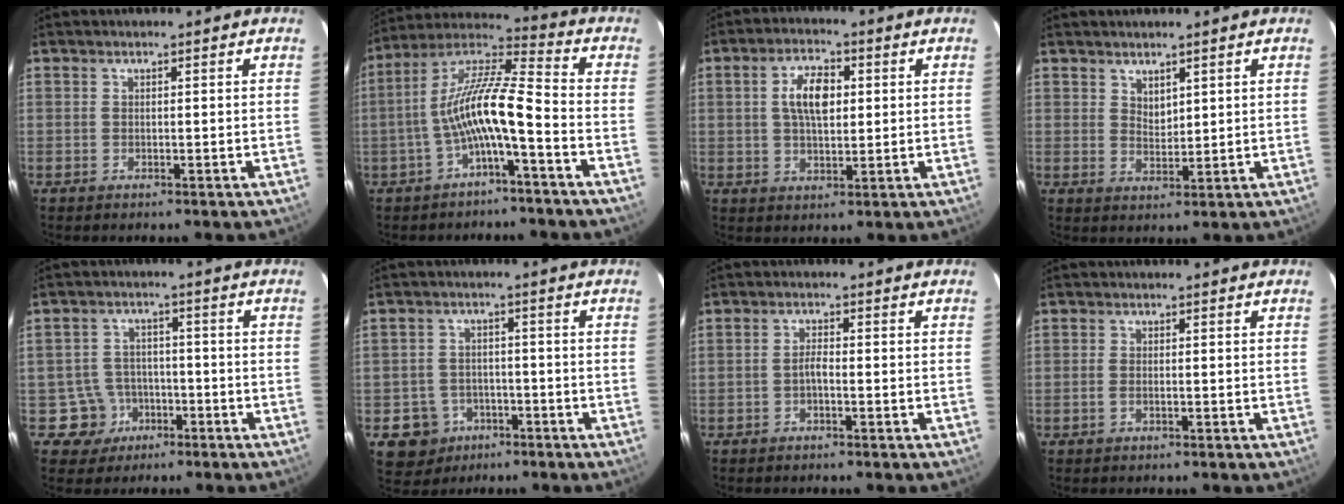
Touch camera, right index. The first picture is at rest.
{"total": 12.0, "force": [-3.7, 1.7, 11.3], "torque": [-0.230, 0.017, -0.071]}
{"total": 7.2, "force": [1.4, 3.6, 6.1], "torque": [-0.111, 0.012, 0.027]}
{"total": 2.8, "force": [2.1, 1.4, 1.2], "torque": [-0.016, -0.002, 0.039]}
{"total": 6.1, "force": [-3.0, 5.3, 0.1], "torque": [-0.018, 0.024, -0.042]}
{"total": 7.3, "force": [-3.7, 6.2, 0.9], "torque": [-0.037, 0.024, -0.049]}
{"total": 1.6, "force": [-0.8, 0.4, 1.3], "torque": [-0.025, 0.006, -0.016]}
{"total": 1.0, "force": [-0.3, 0.5, 0.8], "torque": [-0.019, 0.000, -0.007]}